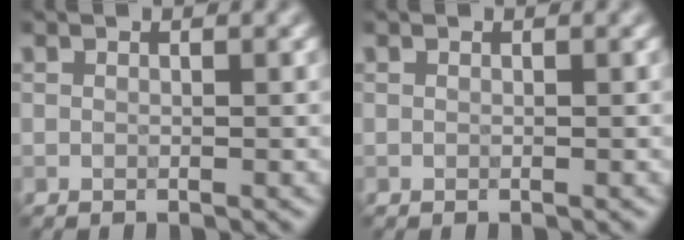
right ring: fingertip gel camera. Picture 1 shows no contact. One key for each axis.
{"total": 0.0}